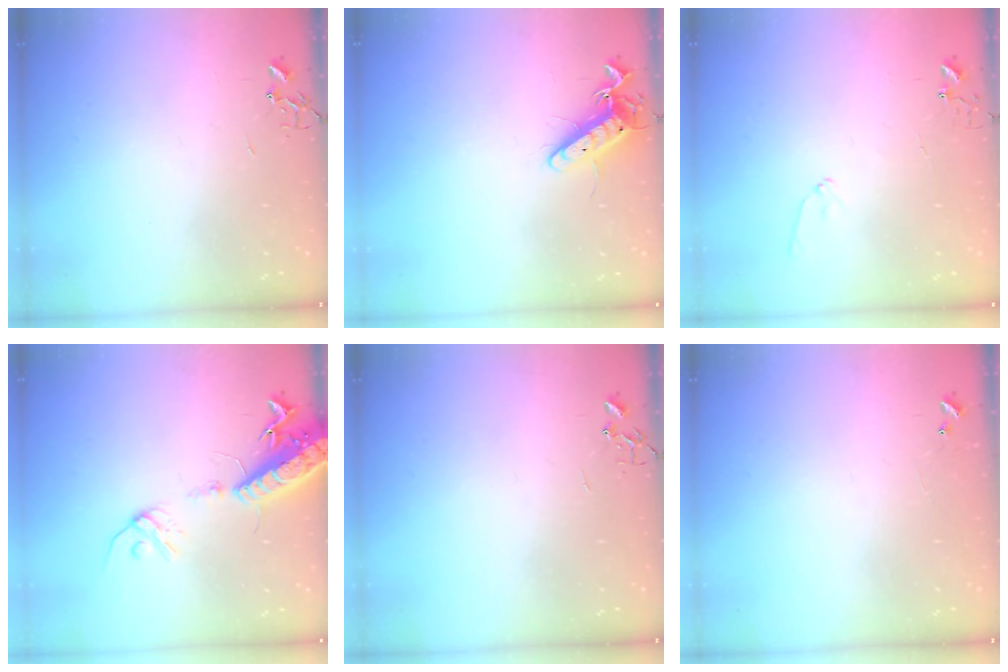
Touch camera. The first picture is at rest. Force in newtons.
{"total": 12.4, "press": 12.4, "slide": 0.9}
{"total": 6.5, "press": 6.5, "slide": 0.6}
{"total": 16.6, "press": 16.1, "slide": 4.0}
{"total": 0.0}
{"total": 5.0, "press": 5.0, "slide": 0.6}